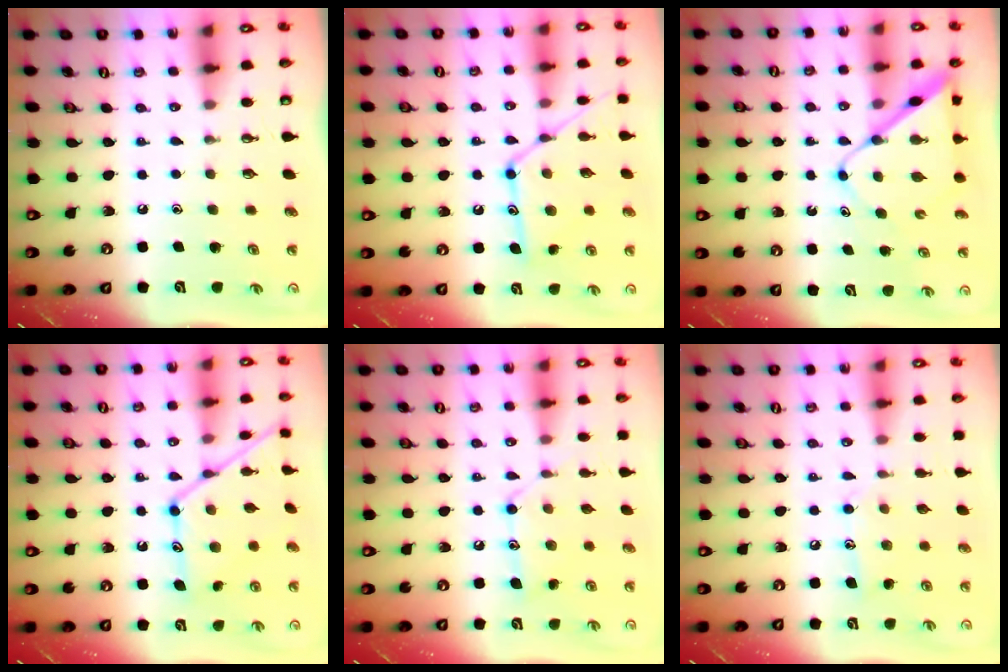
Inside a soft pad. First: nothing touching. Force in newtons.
{"total": 15.2, "press": 15.2, "slide": 1.1}
{"total": 9.4, "press": 9.4, "slide": 0.7}
{"total": 15.0, "press": 15.0, "slide": 0.9}
{"total": 12.1, "press": 12.0, "slide": 0.7}
{"total": 9.1, "press": 9.1, "slide": 0.6}